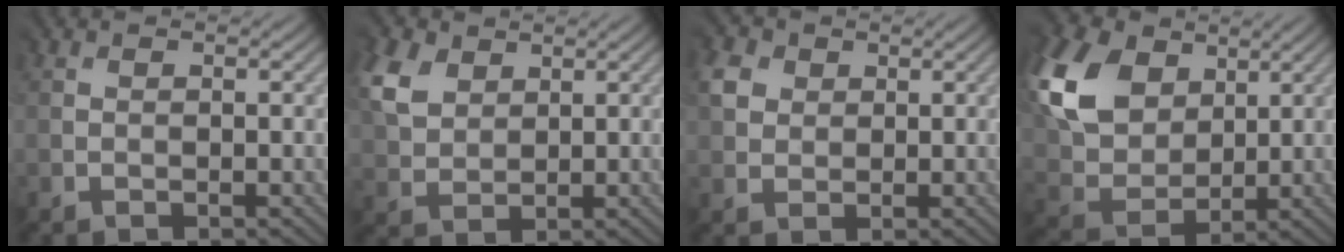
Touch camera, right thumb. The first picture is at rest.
{"total": 6.1, "force": [3.6, 4.3, 2.3], "torque": [-0.097, 0.018, 0.075]}
{"total": 3.4, "force": [1.7, 3.0, 0.1], "torque": [-0.021, 0.002, 0.029]}
{"total": 13.1, "force": [5.9, 9.3, 7.1], "torque": [-0.200, 0.024, 0.110]}